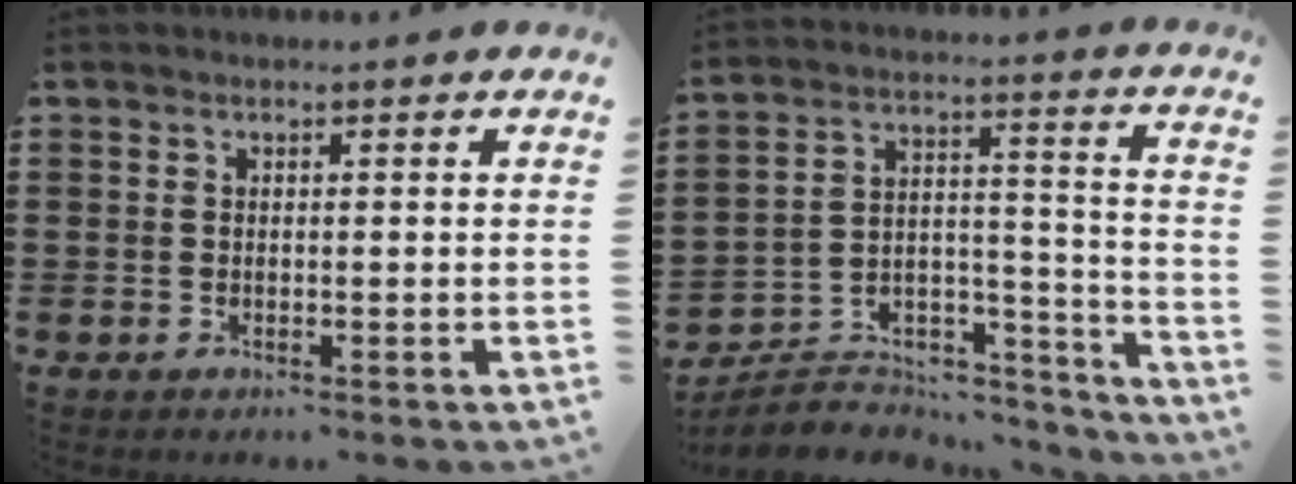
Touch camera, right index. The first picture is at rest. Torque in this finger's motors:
{"motor_torque": [0.08, 0.04, -0.01, -0.21]}